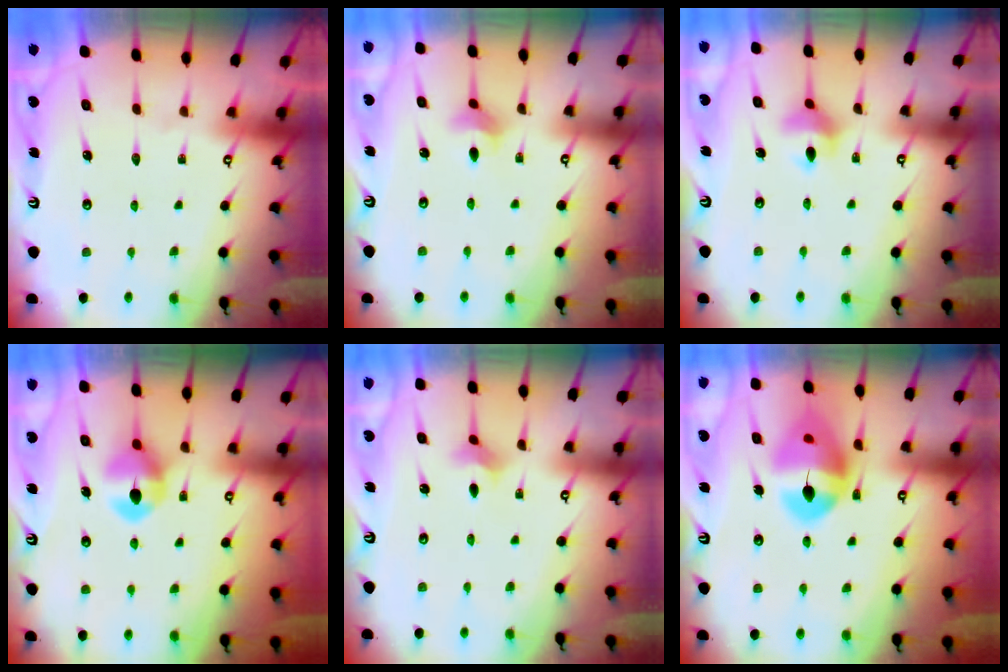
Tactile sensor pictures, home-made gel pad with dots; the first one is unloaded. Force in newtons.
{"total": 3.7, "press": 3.6, "slide": 0.8}
{"total": 7.1, "press": 6.6, "slide": 2.5}
{"total": 8.0, "press": 7.9, "slide": 0.5}
{"total": 2.3, "press": 2.2, "slide": 0.4}
{"total": 14.5, "press": 14.4, "slide": 2.0}